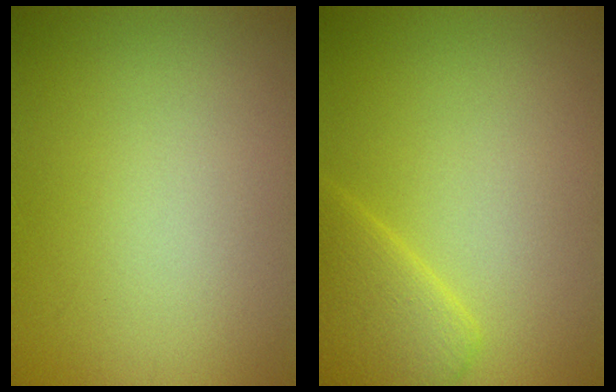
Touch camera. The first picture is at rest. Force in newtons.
{"total": 3.1, "press": 3.1, "slide": 0.1}